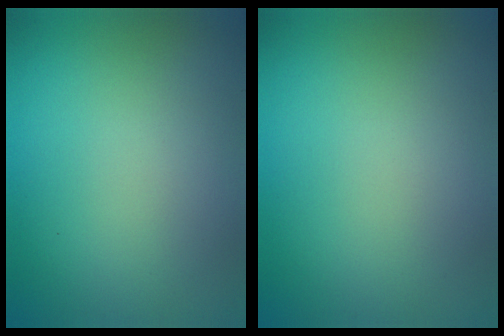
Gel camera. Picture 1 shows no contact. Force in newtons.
{"total": 0.0}